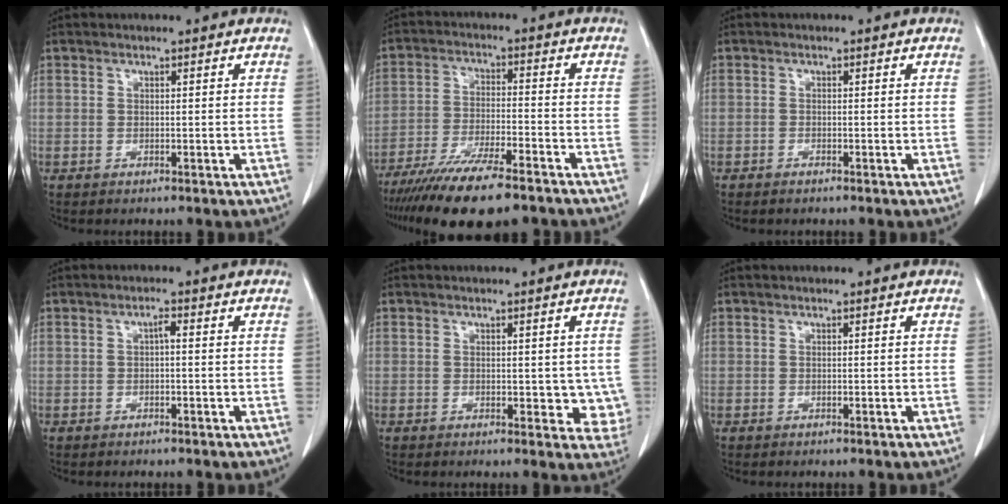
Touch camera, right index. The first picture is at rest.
{"total": 15.1, "force": [-11.9, 2.4, 9.0], "torque": [-0.163, -0.034, -0.198]}
{"total": 0.7, "force": [-0.7, 0.1, 0.3], "torque": [-0.008, -0.001, -0.010]}
{"total": 1.2, "force": [0.0, 0.3, 1.1], "torque": [-0.020, 0.004, 0.000]}
{"total": 4.7, "force": [-0.1, 2.8, 3.8], "torque": [-0.021, -0.005, 0.000]}
{"total": 0.0}